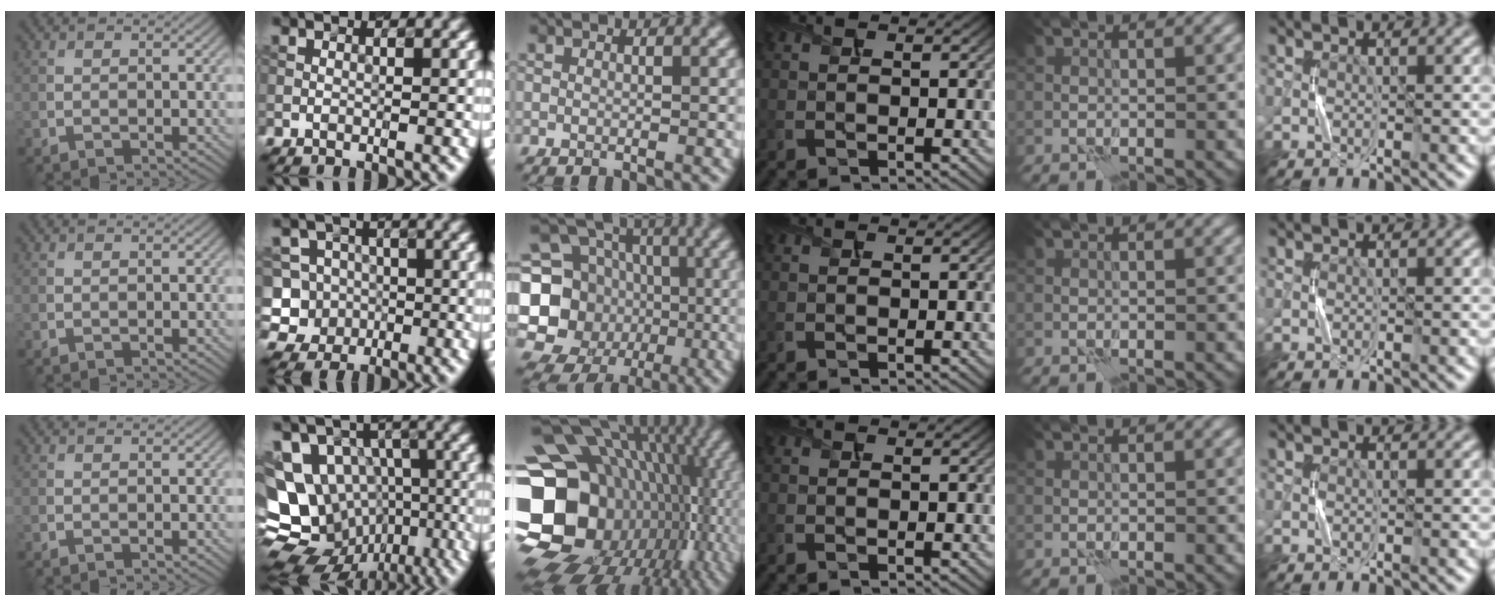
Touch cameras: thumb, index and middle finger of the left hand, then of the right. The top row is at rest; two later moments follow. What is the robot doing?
{"motion": "press", "object": "button"}